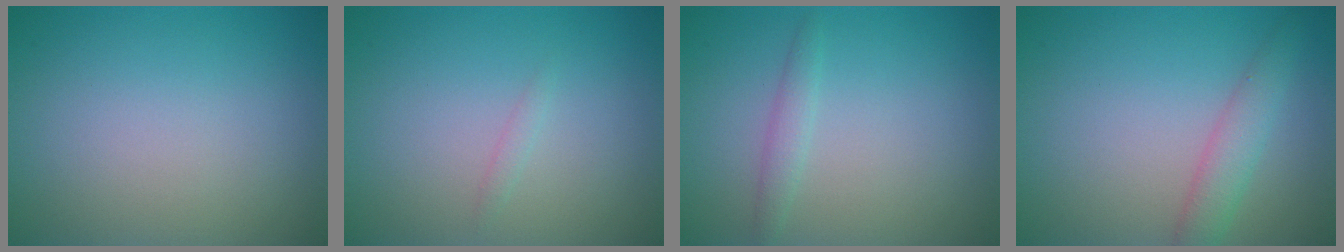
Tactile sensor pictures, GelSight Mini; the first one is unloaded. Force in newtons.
{"total": 0.6, "press": 0.6, "slide": 0.0}
{"total": 1.2, "press": 1.2, "slide": 0.1}
{"total": 2.4, "press": 2.4, "slide": 0.1}